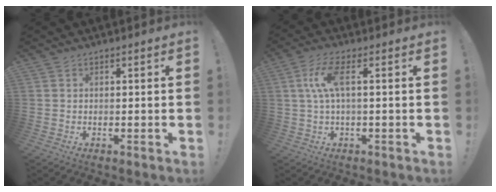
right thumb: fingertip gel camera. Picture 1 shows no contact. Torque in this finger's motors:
{"motor_torque": [0.99, 0.92, 0.06, 0.09, 0.04]}